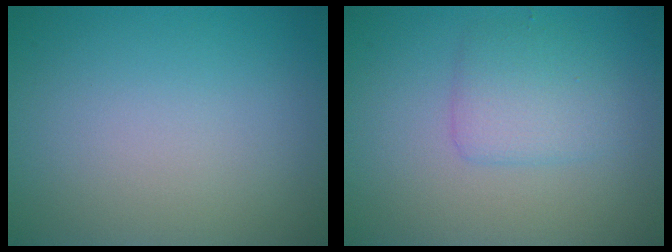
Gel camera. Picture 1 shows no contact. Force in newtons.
{"total": 2.7, "press": 2.7, "slide": 0.1}